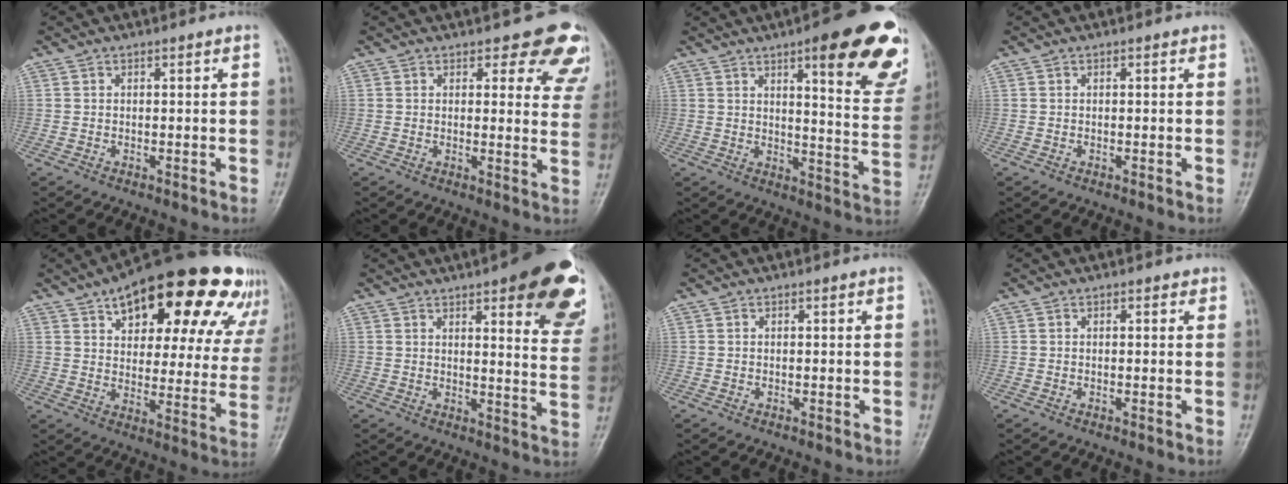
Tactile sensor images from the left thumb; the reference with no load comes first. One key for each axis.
{"total": 10.3, "fx": 8.4, "fy": 4.3, "fz": 4.0, "tx": 0.008, "ty": -0.045, "tz": 0.066}
{"total": 21.4, "fx": 11.9, "fy": 5.2, "fz": 17.0, "tx": -0.180, "ty": -0.056, "tz": 0.146}
{"total": 0.0}
{"total": 29.0, "fx": 17.2, "fy": 12.4, "fz": 19.8, "tx": -0.241, "ty": -0.017, "tz": 0.232}
{"total": 20.0, "fx": 10.8, "fy": 5.8, "fz": 15.9, "tx": -0.162, "ty": -0.040, "tz": 0.122}
{"total": 0.0}
{"total": 0.9, "fx": 0.5, "fy": 0.6, "fz": 0.5, "tx": 0.000, "ty": -0.001, "tz": 0.002}